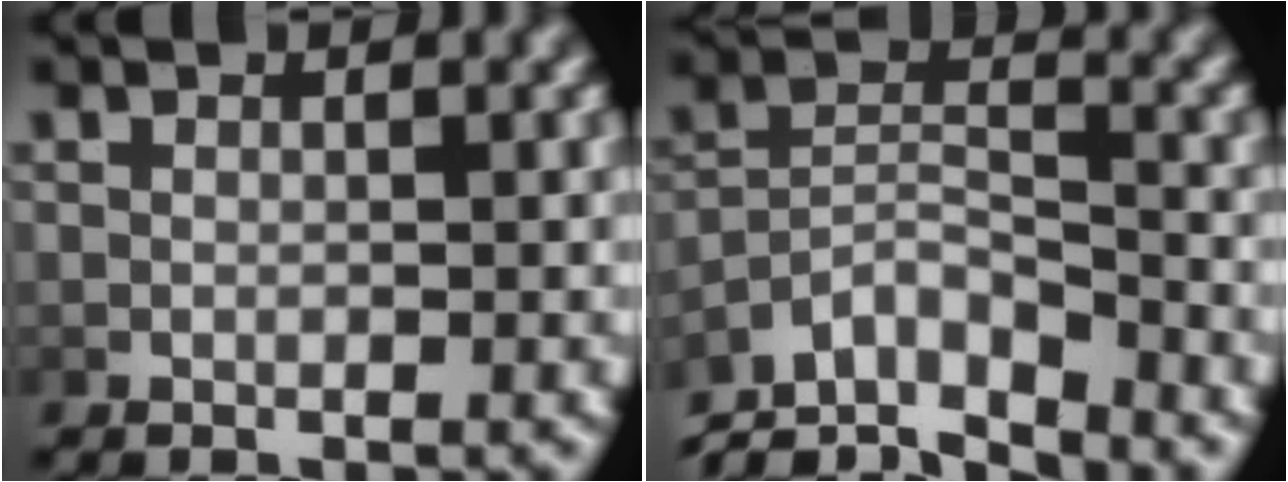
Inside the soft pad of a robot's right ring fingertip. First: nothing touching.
{"total": 8.5, "force": [-5.1, 5.1, 4.4], "torque": [-0.085, -0.037, -0.081]}